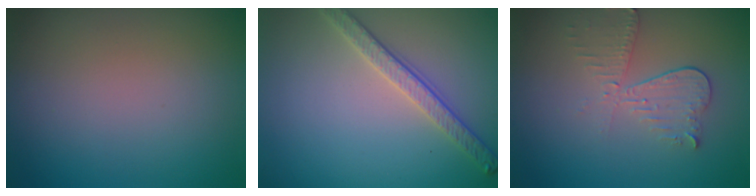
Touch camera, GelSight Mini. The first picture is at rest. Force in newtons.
{"total": 2.8, "press": 2.7, "slide": 0.8}
{"total": 3.0, "press": 2.7, "slide": 1.4}